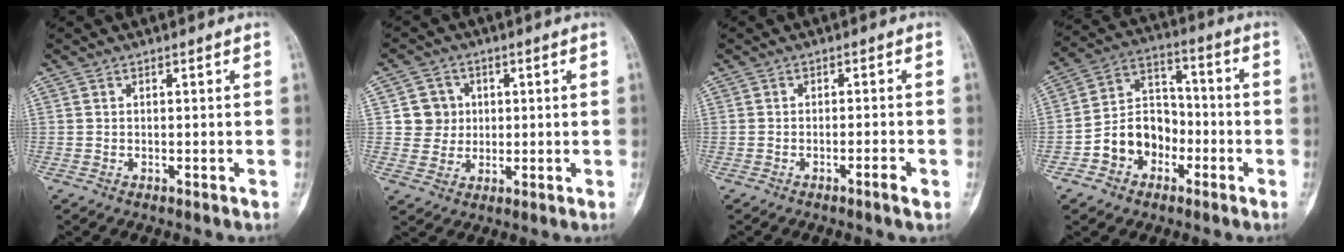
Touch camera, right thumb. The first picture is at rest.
{"total": 5.8, "force": [1.0, 5.6, 0.9], "torque": [0.019, 0.004, 0.016]}
{"total": 2.2, "force": [-1.2, 0.1, 1.8], "torque": [-0.035, 0.005, -0.022]}
{"total": 11.4, "force": [-4.2, 9.0, 5.6], "torque": [-0.059, 0.056, -0.080]}